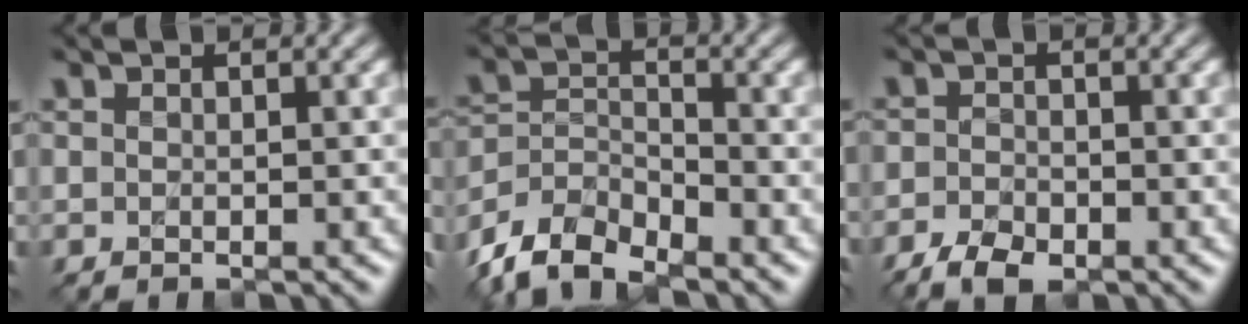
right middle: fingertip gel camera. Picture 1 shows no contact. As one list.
[{"total": 6.3, "force": [-5.3, 2.4, 2.6], "torque": [-0.052, -0.008, -0.113]}, {"total": 3.9, "force": [-2.7, 1.9, 2.1], "torque": [-0.040, -0.005, -0.056]}]